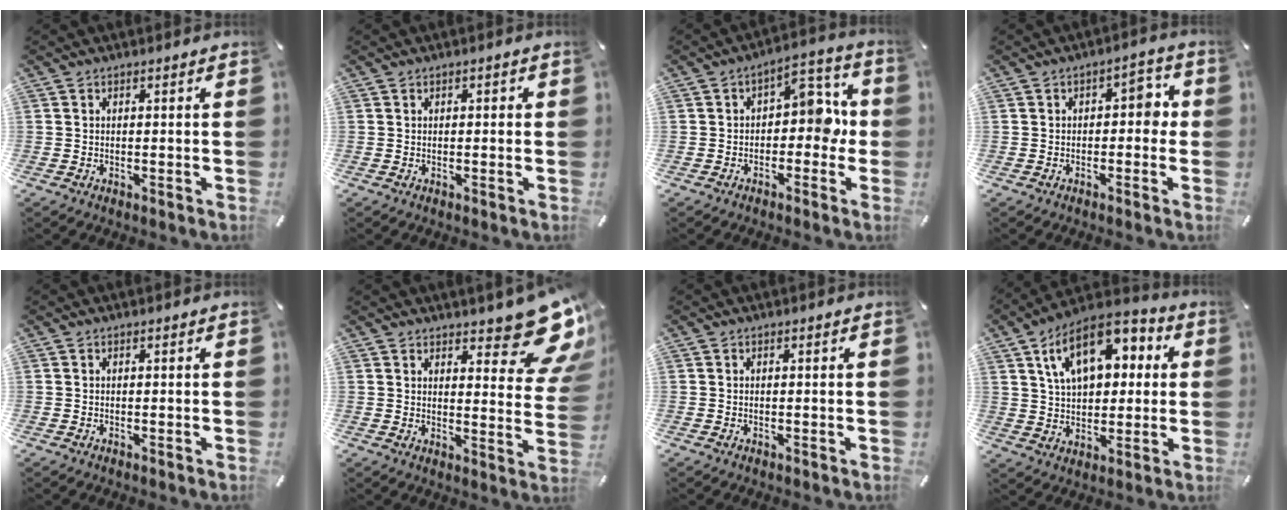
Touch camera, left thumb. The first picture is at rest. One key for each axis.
{"total": 0.5, "fx": 0.0, "fy": 0.5, "fz": 0.1, "tx": -0.002, "ty": 0.005, "tz": -0.002}
{"total": 9.2, "fx": 0.1, "fy": 5.8, "fz": 7.1, "tx": -0.092, "ty": 0.003, "tz": -0.004}
{"total": 4.9, "fx": -0.4, "fy": 3.0, "fz": 3.9, "tx": -0.044, "ty": 0.006, "tz": -0.019}
{"total": 0.0}
{"total": 13.9, "fx": 9.8, "fy": 5.0, "fz": 8.5, "tx": -0.090, "ty": -0.084, "tz": 0.166}
{"total": 0.0}
{"total": 15.4, "fx": 6.4, "fy": 9.7, "fz": 10.2, "tx": -0.181, "ty": -0.007, "tz": 0.115}